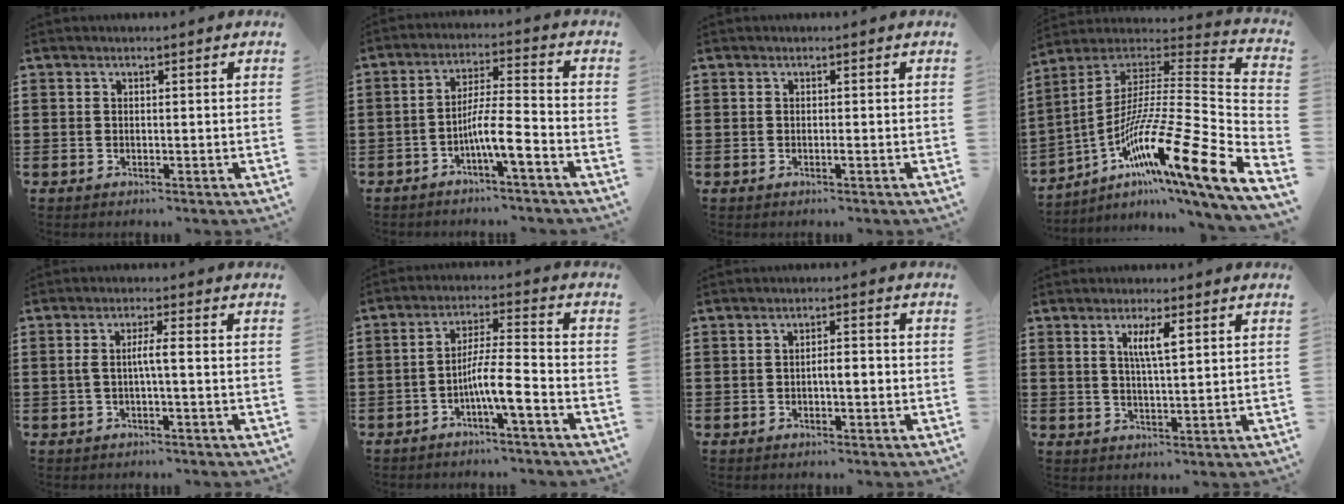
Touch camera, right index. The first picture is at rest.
{"total": 7.5, "force": [-3.9, 0.9, 6.4], "torque": [-0.120, -0.001, -0.073]}
{"total": 0.7, "force": [-0.3, 0.0, 0.6], "torque": [-0.011, -0.002, -0.006]}
{"total": 17.3, "force": [-8.8, 0.8, 14.9], "torque": [-0.261, -0.022, -0.167]}
{"total": 3.2, "force": [-0.4, 0.3, 3.1], "torque": [-0.067, -0.002, -0.014]}
{"total": 7.5, "force": [-3.7, 0.8, 6.5], "torque": [-0.122, 0.001, -0.071]}
{"total": 2.3, "force": [-0.9, 0.6, 2.0], "torque": [-0.036, 0.003, -0.017]}
{"total": 4.1, "force": [1.4, 0.8, 3.7], "torque": [-0.078, 0.007, 0.021]}